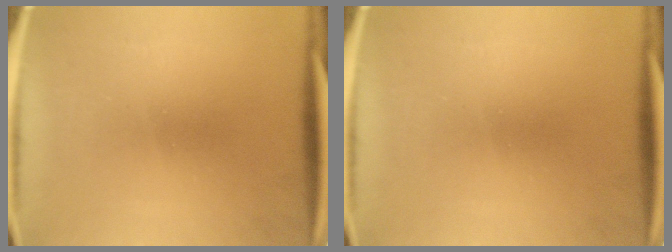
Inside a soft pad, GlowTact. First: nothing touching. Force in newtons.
{"total": 0.0}